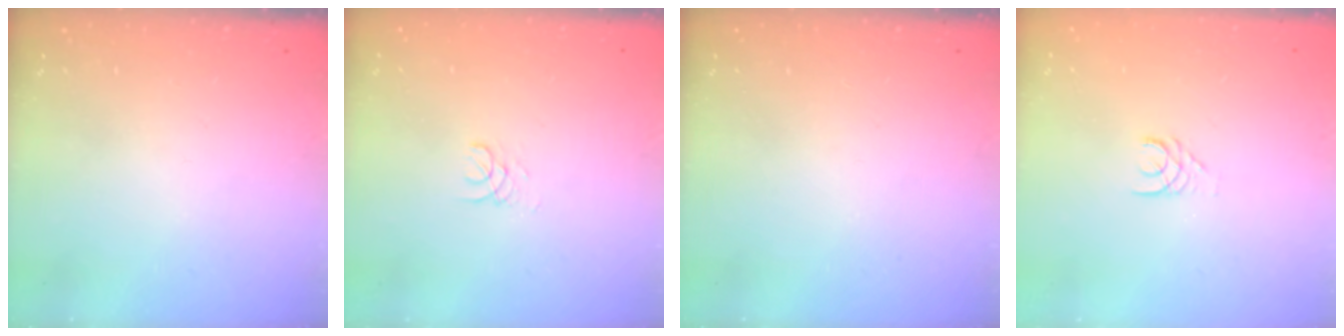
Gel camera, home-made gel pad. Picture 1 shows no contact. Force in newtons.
{"total": 1.0, "press": 1.0, "slide": 0.1}
{"total": 0.0}
{"total": 2.4, "press": 2.4, "slide": 0.2}